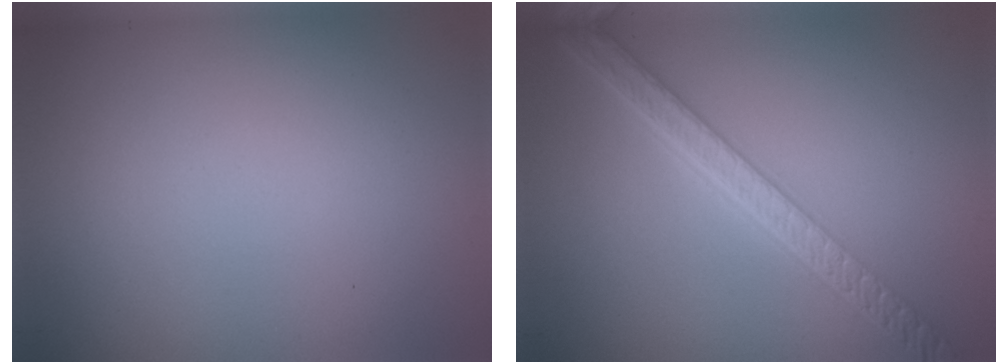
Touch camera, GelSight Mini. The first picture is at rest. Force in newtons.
{"total": 5.5, "press": 4.3, "slide": 3.4}